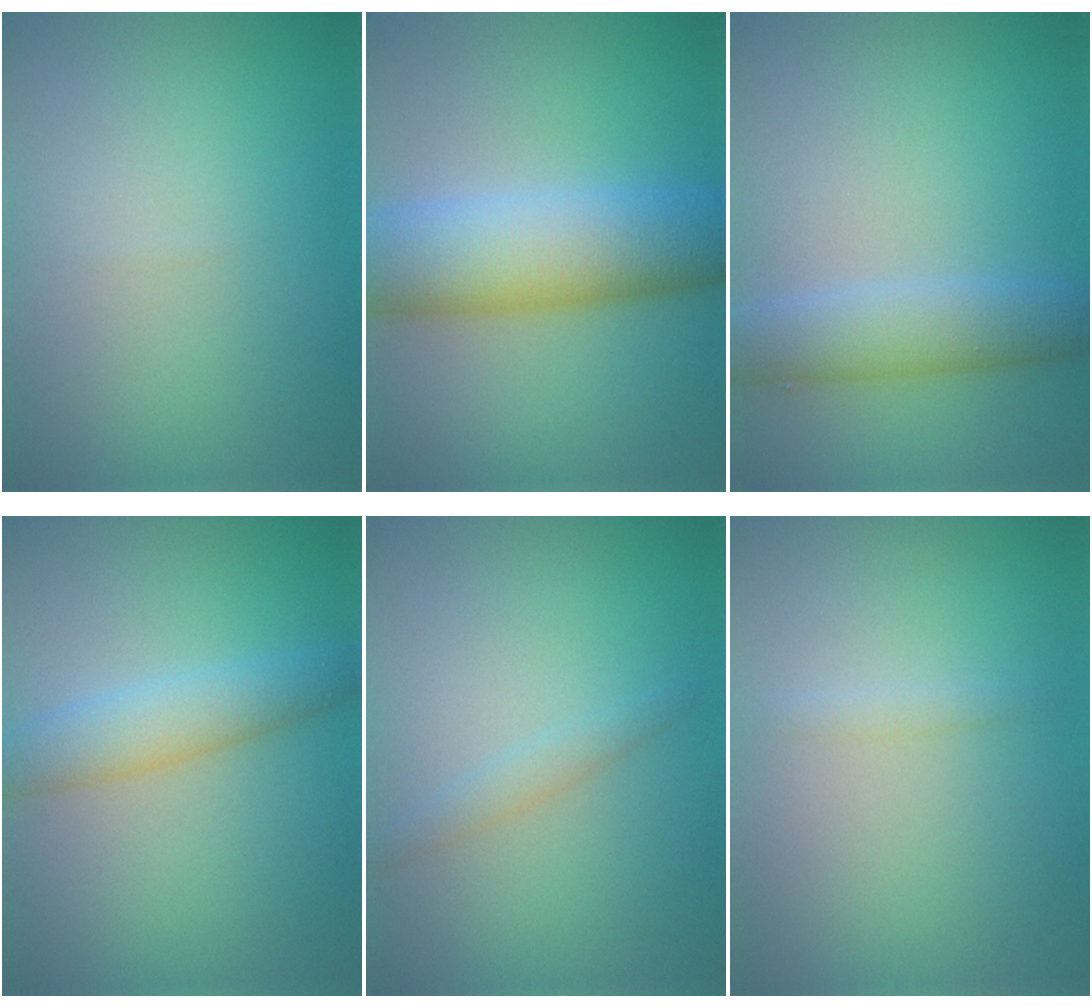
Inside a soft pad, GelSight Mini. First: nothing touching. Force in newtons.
{"total": 9.4, "press": 9.4, "slide": 0.4}
{"total": 4.3, "press": 4.3, "slide": 0.3}
{"total": 3.7, "press": 3.7, "slide": 0.1}
{"total": 1.2, "press": 1.2, "slide": 0.1}
{"total": 0.7, "press": 0.7, "slide": 0.1}